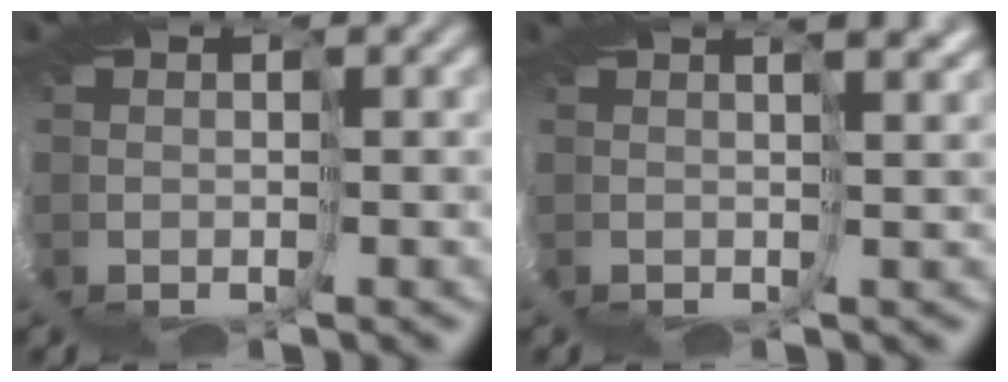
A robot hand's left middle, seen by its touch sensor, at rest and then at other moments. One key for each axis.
{"total": 2.3, "fx": 1.2, "fy": -1.8, "fz": 0.7, "tx": -0.012, "ty": -0.005, "tz": 0.028}